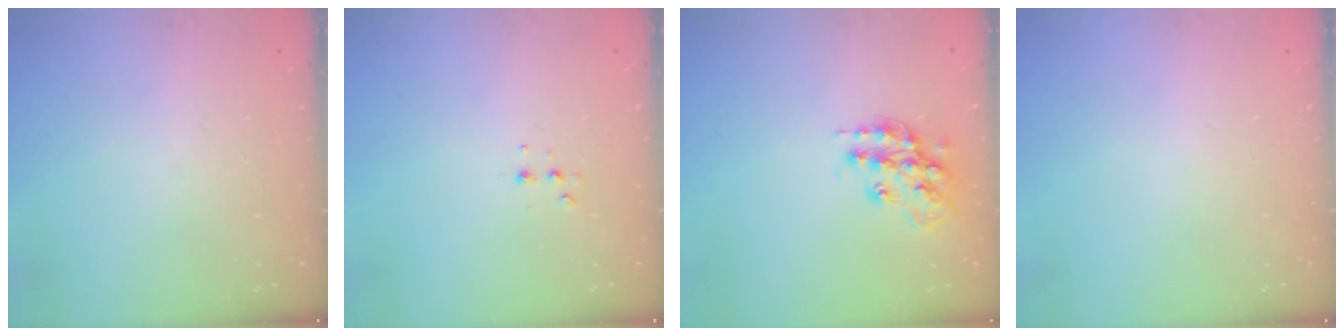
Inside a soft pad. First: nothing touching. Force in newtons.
{"total": 3.6, "press": 3.5, "slide": 1.1}
{"total": 15.0, "press": 15.0, "slide": 1.2}
{"total": 0.0}